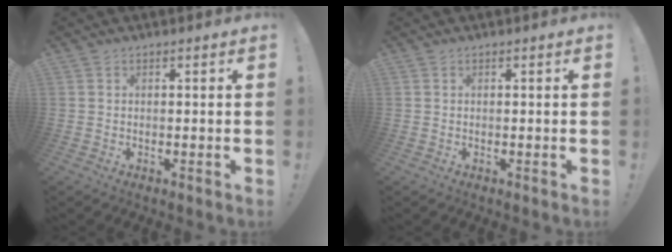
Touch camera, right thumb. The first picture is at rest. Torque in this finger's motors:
{"motor_torque": [0.00, 0.00, -0.01, 0.03, 0.07]}